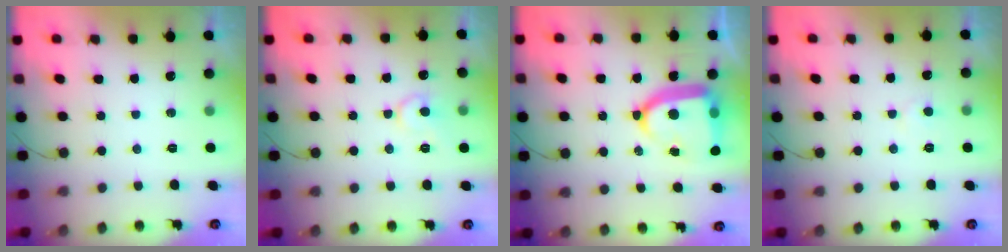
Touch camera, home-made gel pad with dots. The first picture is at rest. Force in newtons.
{"total": 7.6, "press": 7.5, "slide": 0.8}
{"total": 15.7, "press": 15.6, "slide": 1.4}
{"total": 3.2, "press": 3.2, "slide": 0.4}